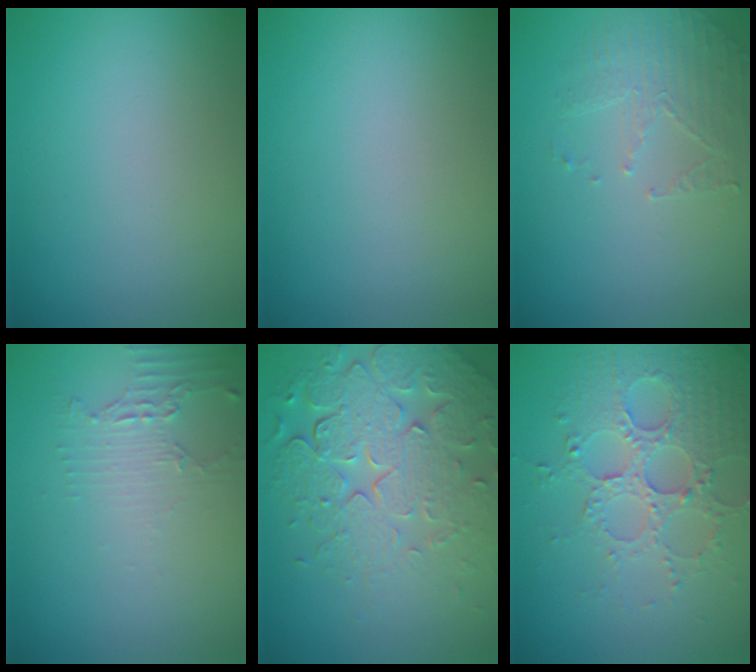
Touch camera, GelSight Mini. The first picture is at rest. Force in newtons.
{"total": 0.0}
{"total": 1.8, "press": 1.1, "slide": 1.4}
{"total": 2.0, "press": 1.4, "slide": 1.4}
{"total": 8.1, "press": 5.8, "slide": 5.7}
{"total": 5.1, "press": 3.9, "slide": 3.3}